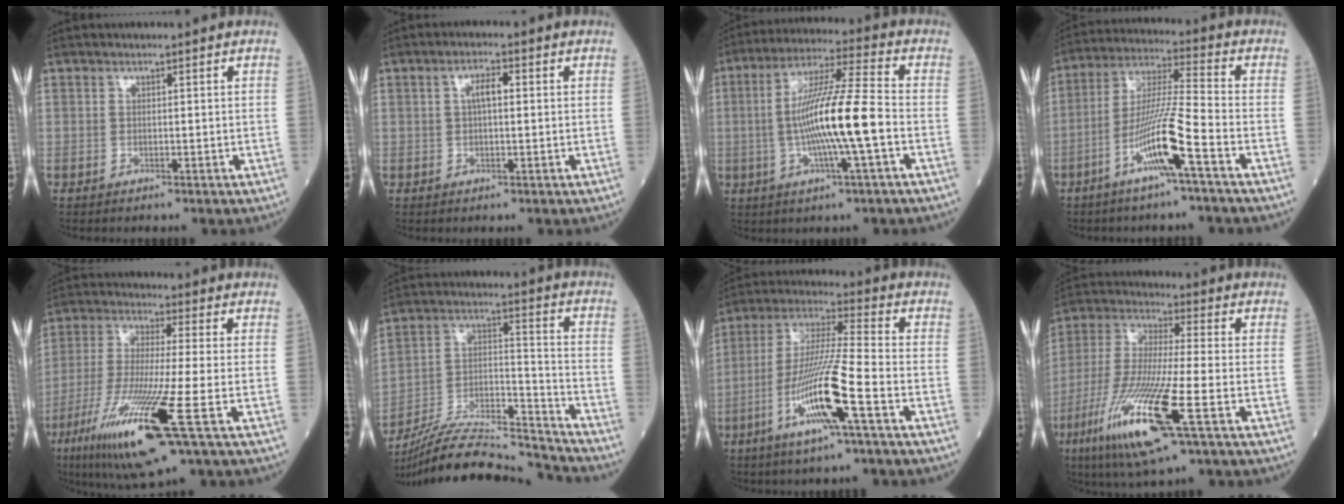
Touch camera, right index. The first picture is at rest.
{"total": 2.9, "force": [0.5, 0.9, 2.7], "torque": [-0.051, 0.007, 0.008]}
{"total": 13.3, "force": [-2.2, -0.1, 13.1], "torque": [-0.244, 0.004, -0.046]}
{"total": 11.2, "force": [-5.1, -0.8, 9.9], "torque": [-0.192, 0.000, -0.101]}
{"total": 16.7, "force": [-7.2, 0.1, 15.1], "torque": [-0.318, -0.047, -0.137]}
{"total": 20.9, "force": [-20.0, 0.3, 5.8], "torque": [-0.132, 0.008, -0.331]}
{"total": 13.8, "force": [-5.5, -0.4, 12.6], "torque": [-0.252, -0.009, -0.109]}
{"total": 16.9, "force": [-7.0, 1.1, 15.3], "torque": [-0.332, -0.033, -0.134]}